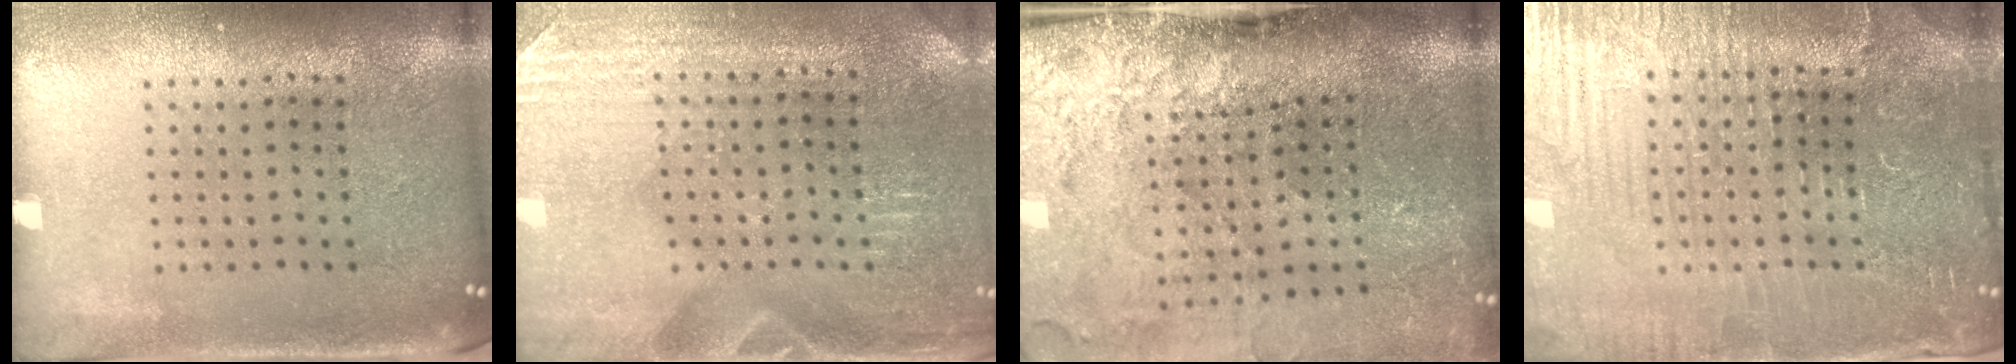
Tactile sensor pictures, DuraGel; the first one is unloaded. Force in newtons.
{"total": 3.0, "press": 2.9, "slide": 0.3}
{"total": 4.7, "press": 3.6, "slide": 3.1}
{"total": 4.4, "press": 4.2, "slide": 1.2}